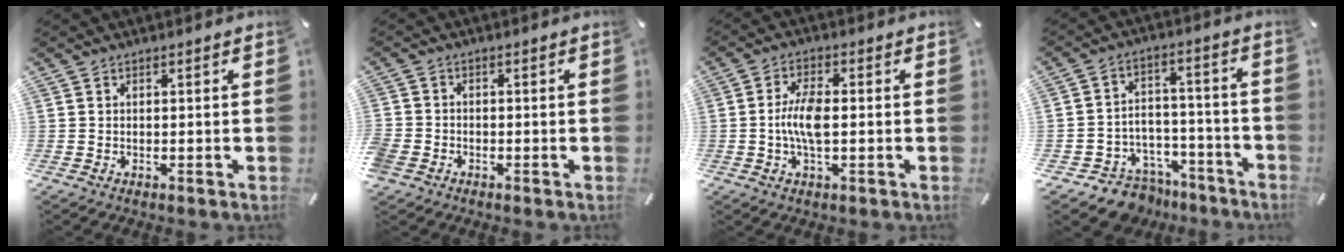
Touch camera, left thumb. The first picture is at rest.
{"total": 2.7, "force": [-1.5, 2.1, 0.8], "torque": [-0.017, 0.007, -0.031]}
{"total": 7.0, "force": [-0.6, 2.8, 6.3], "torque": [-0.139, 0.000, -0.017]}
{"total": 7.8, "force": [-5.3, 5.7, 0.8], "torque": [-0.002, 0.034, -0.089]}